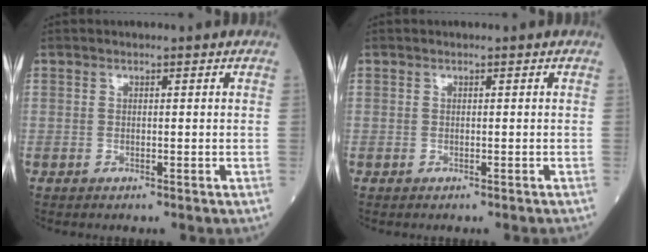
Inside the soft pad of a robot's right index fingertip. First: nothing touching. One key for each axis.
{"total": 0.0}